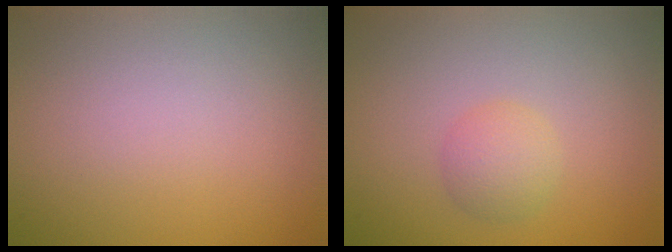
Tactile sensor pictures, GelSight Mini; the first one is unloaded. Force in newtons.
{"total": 2.1, "press": 2.1, "slide": 0.0}